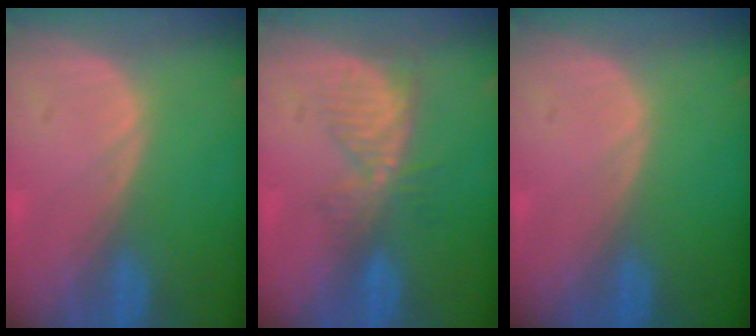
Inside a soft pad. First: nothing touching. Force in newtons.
{"total": 4.9, "press": 4.8, "slide": 1.1}
{"total": 0.0}